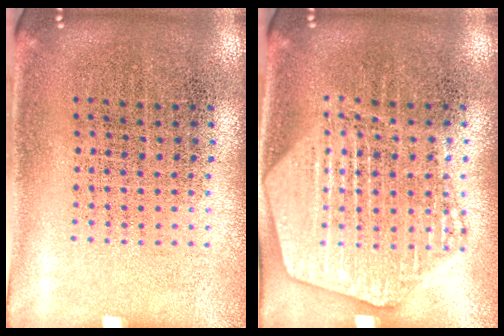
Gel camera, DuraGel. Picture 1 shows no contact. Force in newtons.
{"total": 1.6, "press": 1.6, "slide": 0.2}